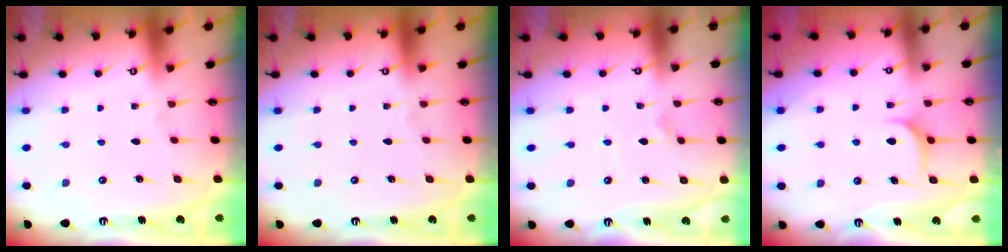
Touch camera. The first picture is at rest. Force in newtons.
{"total": 0.0}
{"total": 1.0, "press": 0.9, "slide": 0.4}
{"total": 5.1, "press": 5.0, "slide": 0.6}